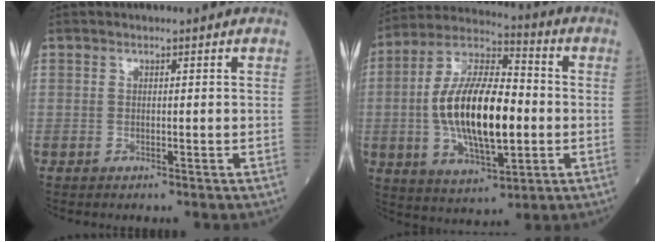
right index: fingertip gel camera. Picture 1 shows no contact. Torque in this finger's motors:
{"motor_torque": [1.36, -0.78, 1.05, 0.21]}